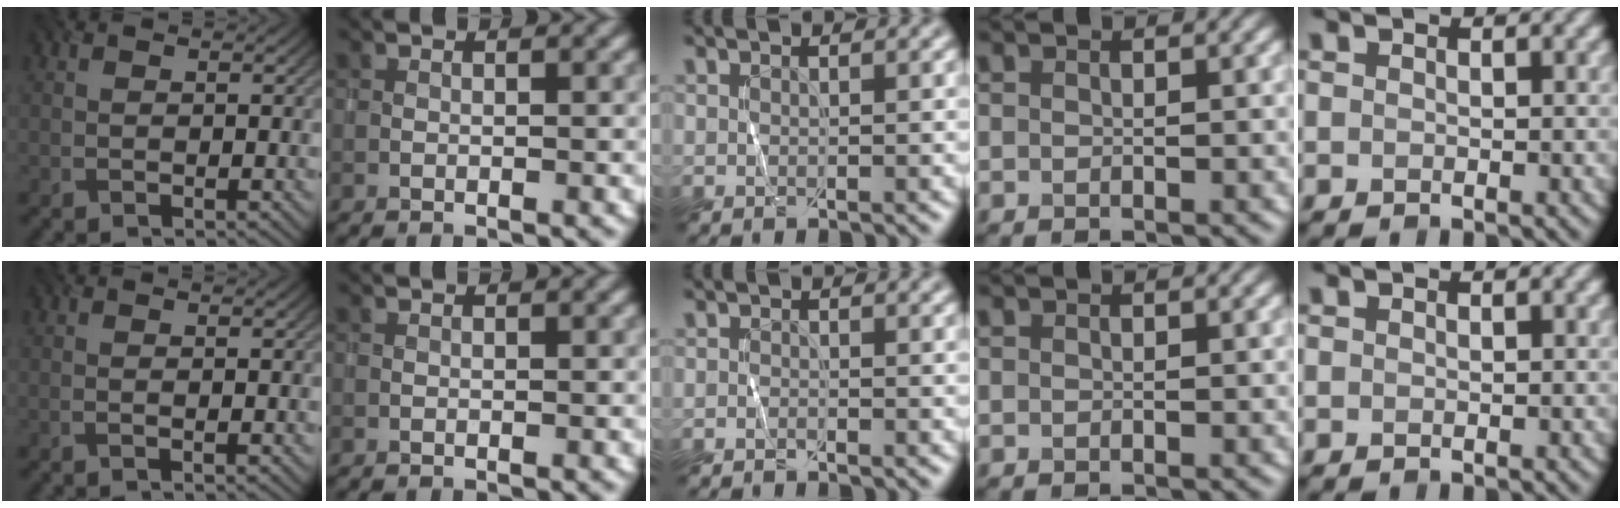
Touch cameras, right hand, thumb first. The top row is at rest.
{"middle": {"total": 0.7, "force": [-0.4, -0.2, -0.5], "torque": [0.012, 0.000, -0.007]}}